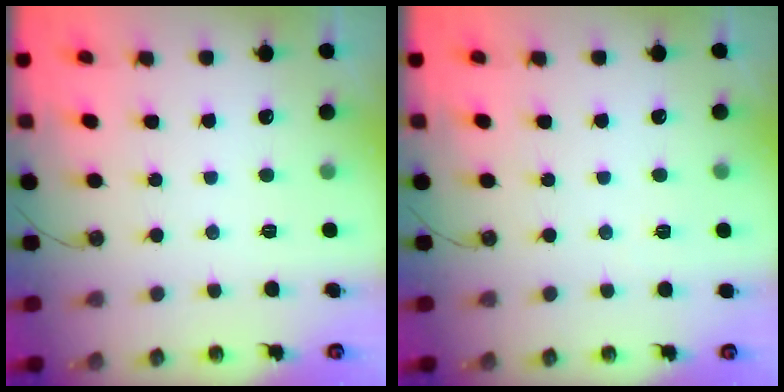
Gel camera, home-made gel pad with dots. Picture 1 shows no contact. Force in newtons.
{"total": 1.6, "press": 1.5, "slide": 0.5}